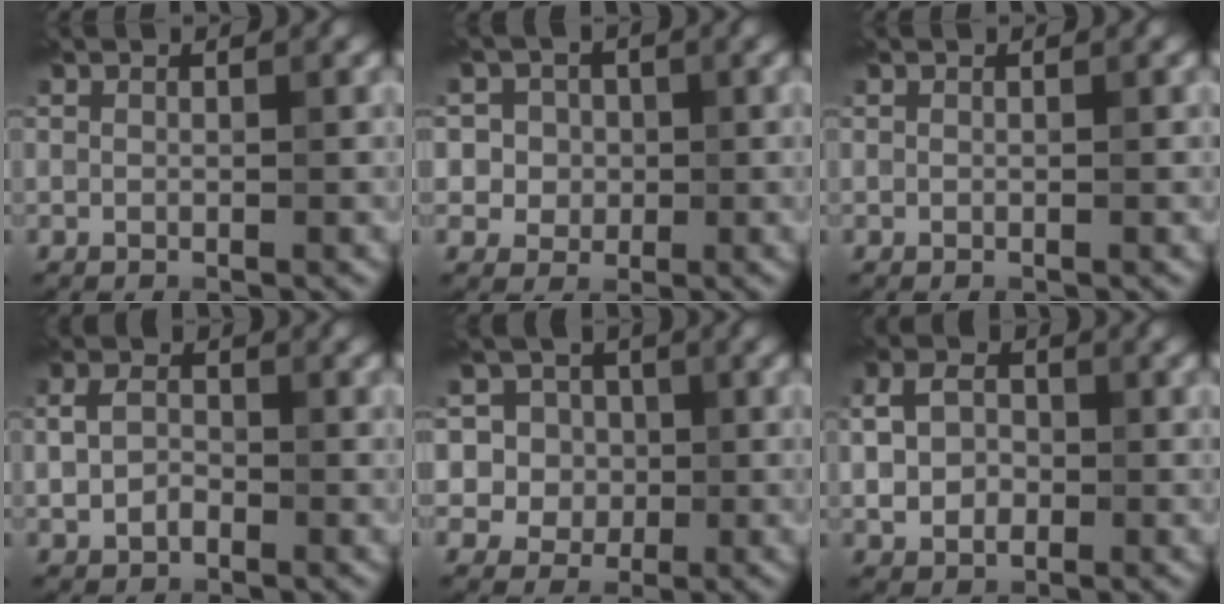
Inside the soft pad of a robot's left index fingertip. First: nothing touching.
{"total": 4.6, "force": [1.0, 4.2, 1.5], "torque": [-0.015, 0.017, 0.006]}
{"total": 0.0}
{"total": 2.8, "force": [-0.4, 2.1, 1.8], "torque": [-0.042, 0.000, -0.014]}
{"total": 6.6, "force": [1.6, 6.0, 2.1], "torque": [-0.034, 0.021, 0.008]}
{"total": 4.2, "force": [-0.1, 3.3, 2.6], "torque": [-0.055, 0.005, -0.009]}